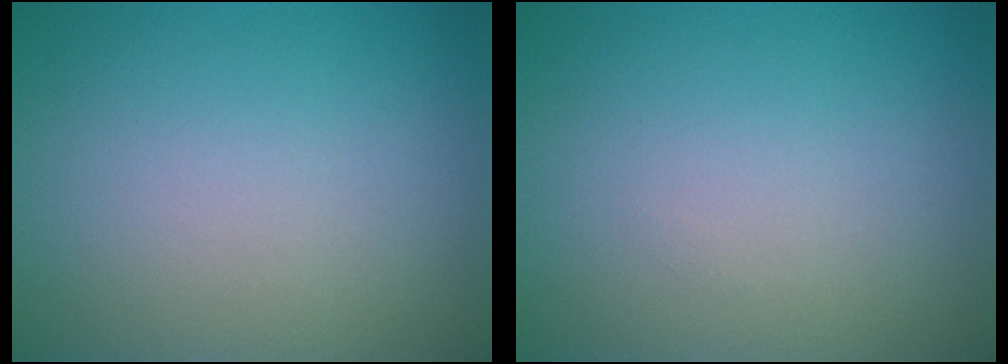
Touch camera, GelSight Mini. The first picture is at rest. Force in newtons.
{"total": 0.0}